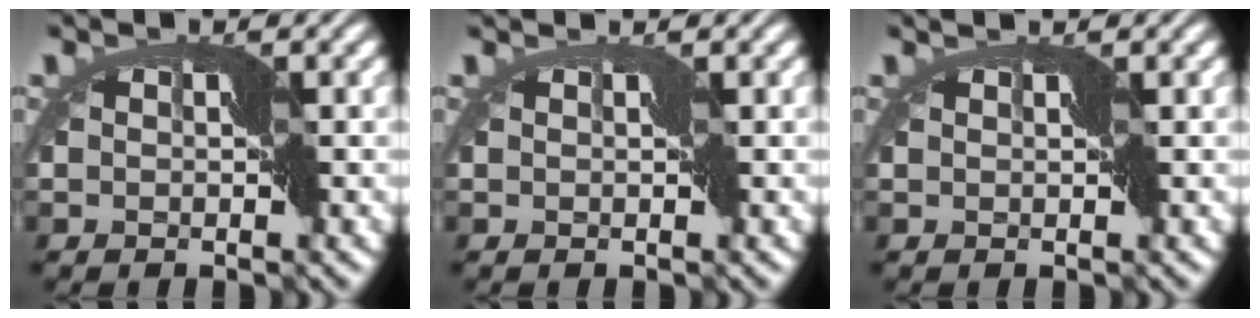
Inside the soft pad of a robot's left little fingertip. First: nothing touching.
{"total": 1.0, "force": [0.5, 0.7, 0.5], "torque": [-0.010, 0.012, 0.014]}
{"total": 1.1, "force": [0.7, 0.5, 0.7], "torque": [-0.014, 0.015, 0.015]}